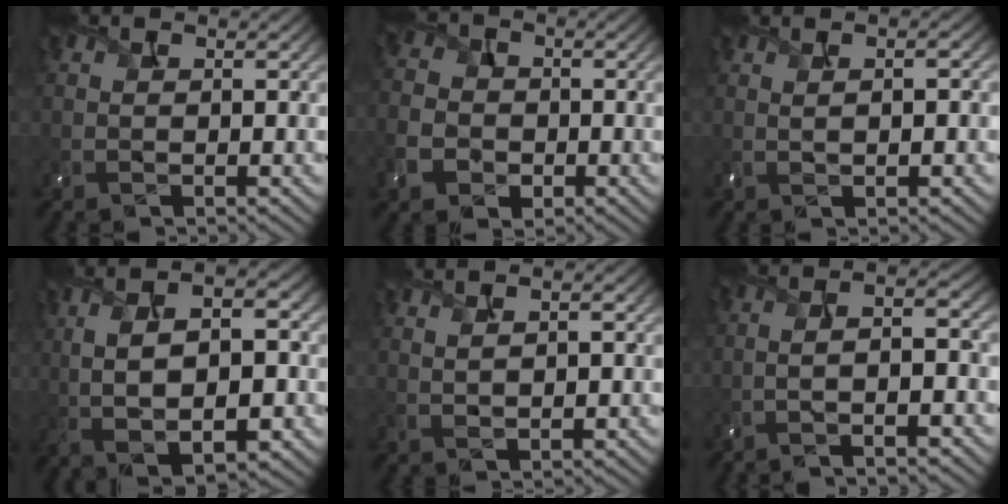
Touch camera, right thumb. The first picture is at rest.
{"total": 5.6, "force": [-2.2, 4.4, 2.6], "torque": [-0.078, -0.013, -0.054]}
{"total": 3.3, "force": [0.8, 1.0, 3.1], "torque": [-0.040, 0.007, 0.003]}
{"total": 10.8, "force": [0.5, 5.4, 9.4], "torque": [-0.170, 0.006, 0.018]}
{"total": 3.0, "force": [2.0, 0.7, 2.2], "torque": [-0.042, 0.007, 0.026]}
{"total": 6.2, "force": [-2.8, 1.0, 5.4], "torque": [-0.084, 0.007, -0.052]}